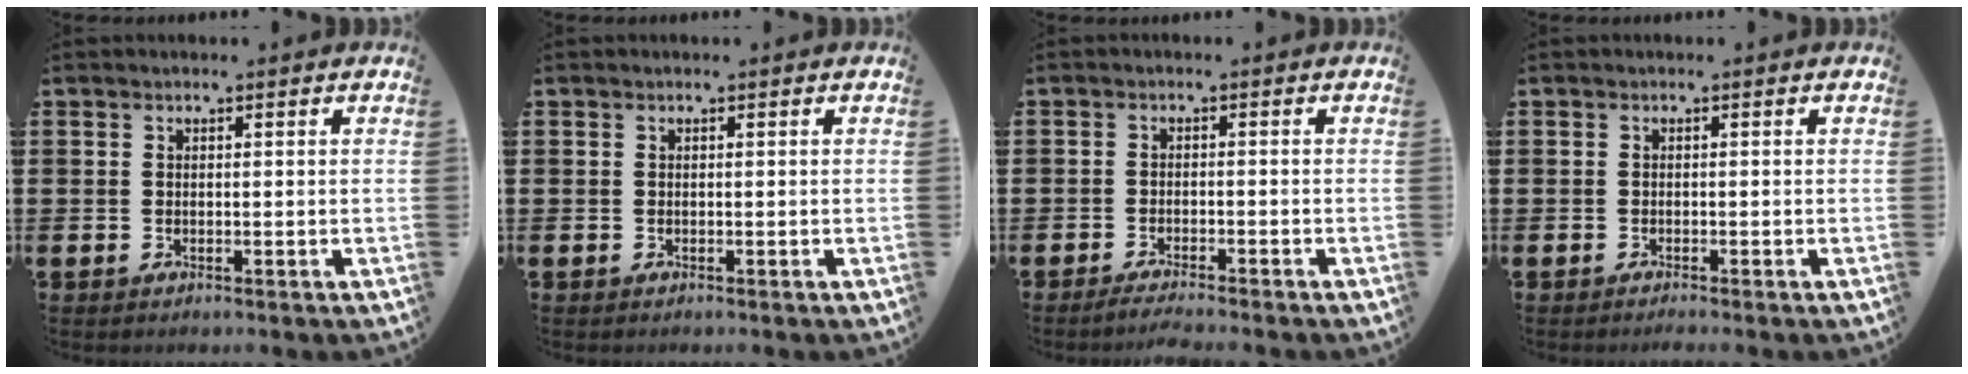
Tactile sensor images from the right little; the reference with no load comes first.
{"total": 0.0}
{"total": 1.8, "force": [-1.6, -0.2, 0.6], "torque": [-0.010, 0.003, -0.032]}
{"total": 0.6, "force": [-0.5, 0.0, 0.3], "torque": [-0.006, -0.004, -0.009]}